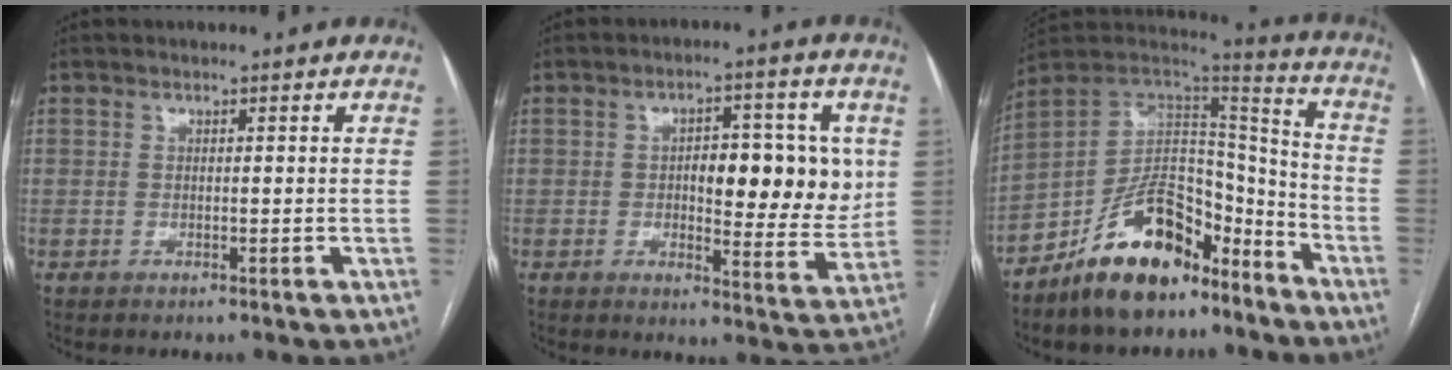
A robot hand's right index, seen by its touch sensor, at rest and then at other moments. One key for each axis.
{"total": 11.8, "fx": 1.4, "fy": 4.7, "fz": 10.7, "tx": -0.134, "ty": 0.009, "tz": 0.025}
{"total": 17.2, "fx": -11.7, "fy": 7.7, "fz": 9.9, "tx": -0.165, "ty": 0.036, "tz": -0.201}